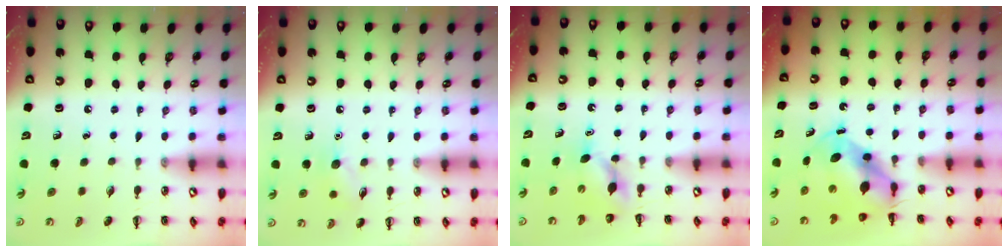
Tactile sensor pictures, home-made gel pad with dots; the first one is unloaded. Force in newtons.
{"total": 9.0, "press": 8.8, "slide": 1.8}
{"total": 4.0, "press": 3.9, "slide": 1.0}
{"total": 5.6, "press": 5.5, "slide": 1.3}